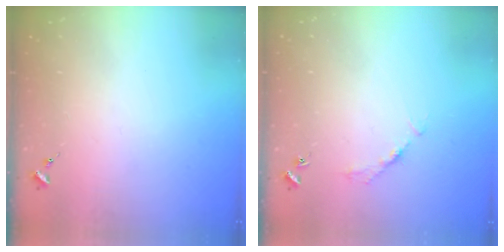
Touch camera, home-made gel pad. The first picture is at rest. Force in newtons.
{"total": 2.7, "press": 2.7, "slide": 0.4}